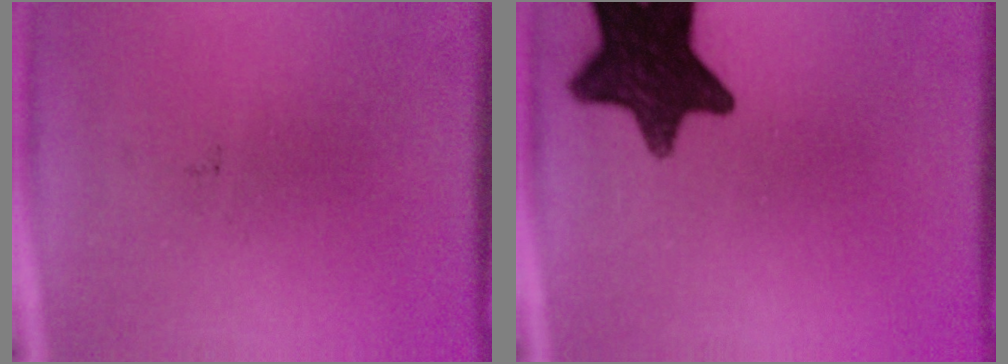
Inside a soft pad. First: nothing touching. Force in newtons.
{"total": 14.2}